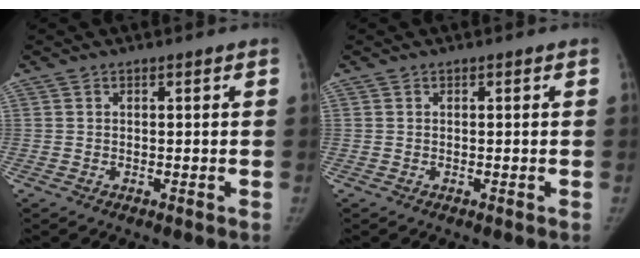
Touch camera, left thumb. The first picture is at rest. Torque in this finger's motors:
{"motor_torque": [0.24, -0.03, -0.07, -0.02, 0.08]}